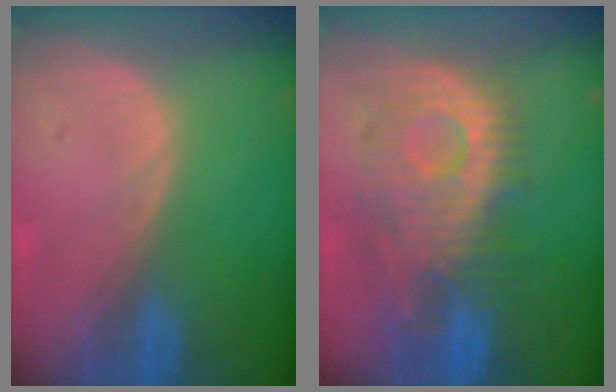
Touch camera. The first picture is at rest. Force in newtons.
{"total": 10.6, "press": 9.9, "slide": 3.9}